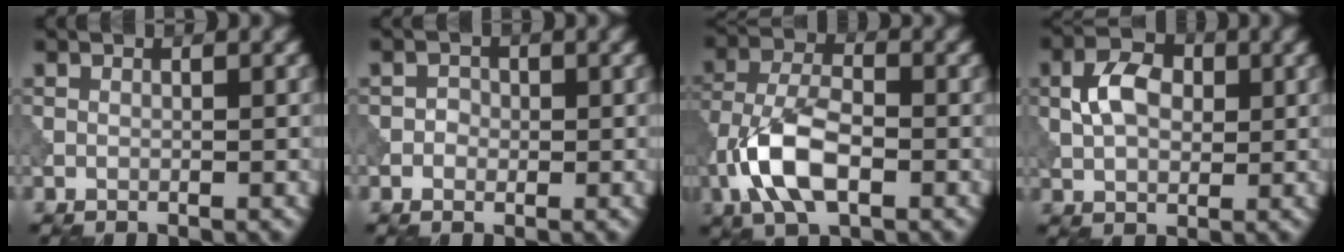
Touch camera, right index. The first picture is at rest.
{"total": 1.0, "force": [-0.2, 0.9, 0.4], "torque": [0.001, 0.001, -0.008]}
{"total": 7.1, "force": [-2.6, 3.5, 5.6], "torque": [-0.118, 0.003, -0.059]}
{"total": 4.6, "force": [0.6, 3.1, 3.3], "torque": [-0.066, 0.005, 0.007]}